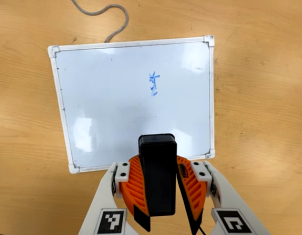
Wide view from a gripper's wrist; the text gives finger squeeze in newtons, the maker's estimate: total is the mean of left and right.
{"total": 9.7, "left": 9.5, "right": 9.9}